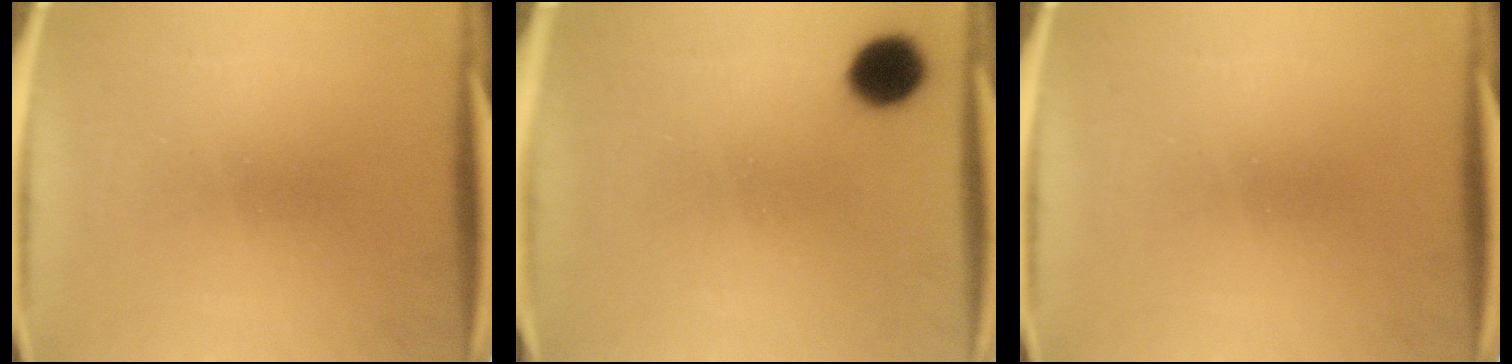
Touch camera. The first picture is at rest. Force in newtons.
{"total": 8.7}
{"total": 0.0}